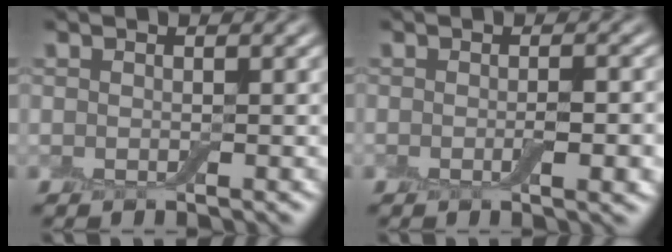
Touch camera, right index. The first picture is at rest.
{"total": 2.5, "force": [-0.6, 0.6, 2.3], "torque": [-0.036, -0.002, -0.010]}